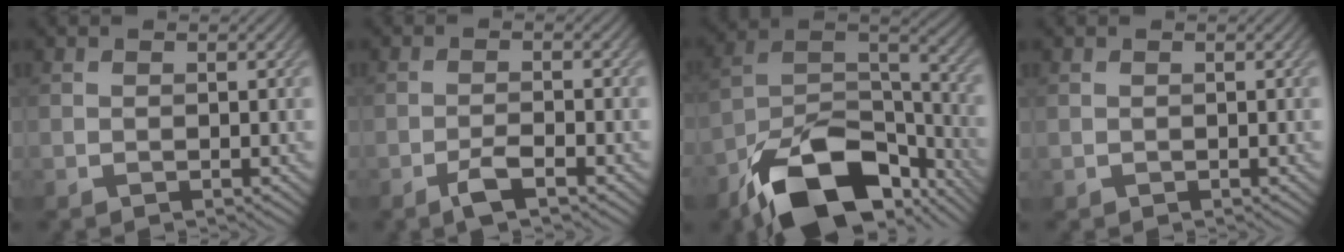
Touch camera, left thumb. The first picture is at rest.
{"total": 2.9, "force": [-1.9, 0.5, 2.1], "torque": [-0.044, 0.004, -0.040]}
{"total": 17.6, "force": [-11.6, 8.5, 10.1], "torque": [-0.199, -0.034, -0.198]}
{"total": 0.0}